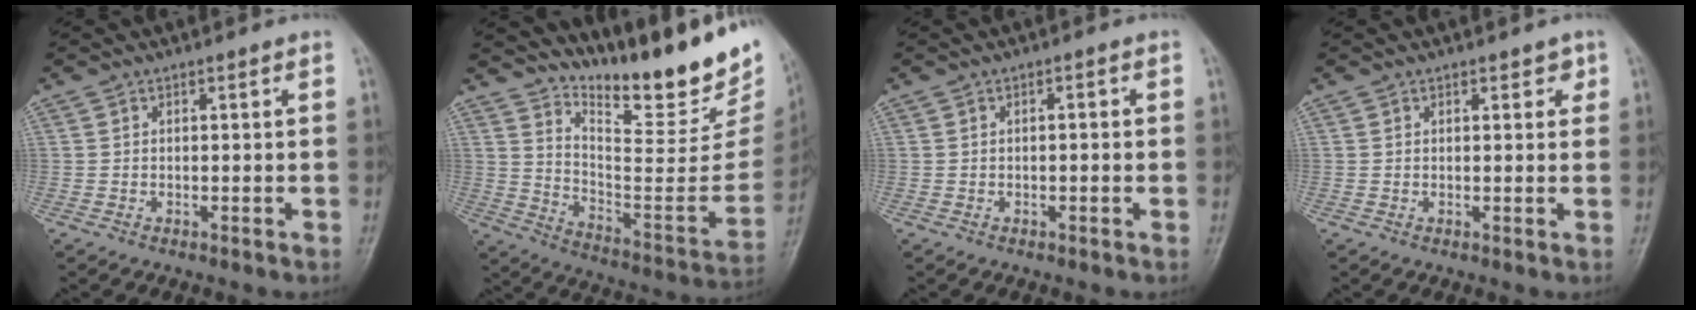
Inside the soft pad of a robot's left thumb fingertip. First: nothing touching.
{"total": 22.8, "force": [18.9, 5.6, 11.5], "torque": [-0.134, -0.138, 0.285]}
{"total": 1.3, "force": [-0.1, 0.6, 1.2], "torque": [-0.017, 0.004, -0.002]}
{"total": 1.9, "force": [1.0, 1.1, 1.2], "torque": [0.000, -0.002, 0.011]}